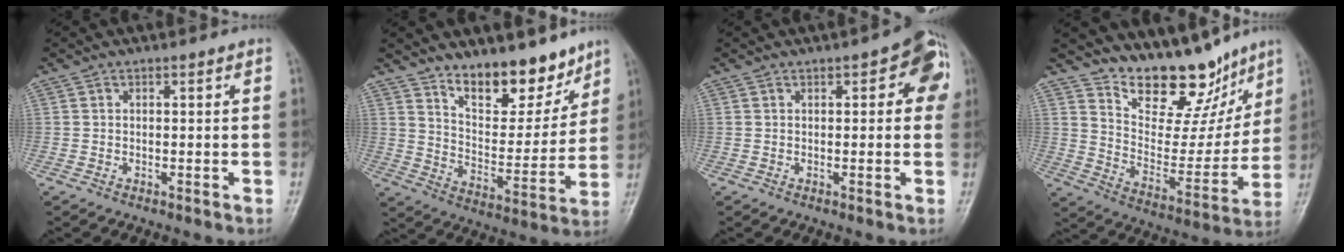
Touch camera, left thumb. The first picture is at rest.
{"total": 13.7, "force": [10.4, 5.9, 6.7], "torque": [-0.061, -0.086, 0.179]}
{"total": 7.6, "force": [2.2, 3.2, 6.5], "torque": [-0.042, 0.008, 0.012]}
{"total": 17.8, "force": [13.9, 8.3, 7.3], "torque": [-0.049, -0.091, 0.223]}